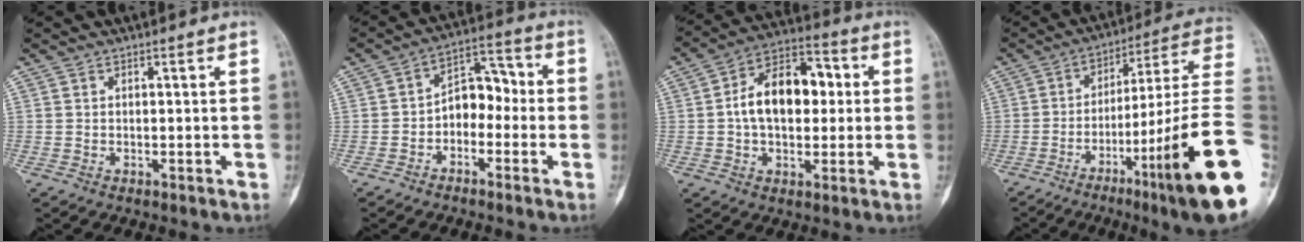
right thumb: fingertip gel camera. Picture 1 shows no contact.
{"total": 7.9, "force": [-1.9, 5.5, 5.4], "torque": [-0.051, 0.048, -0.046]}
{"total": 14.6, "force": [1.0, 9.1, 11.3], "torque": [-0.155, 0.032, 0.007]}
{"total": 24.7, "force": [-7.7, 1.6, 23.4], "torque": [-0.302, 0.038, -0.116]}